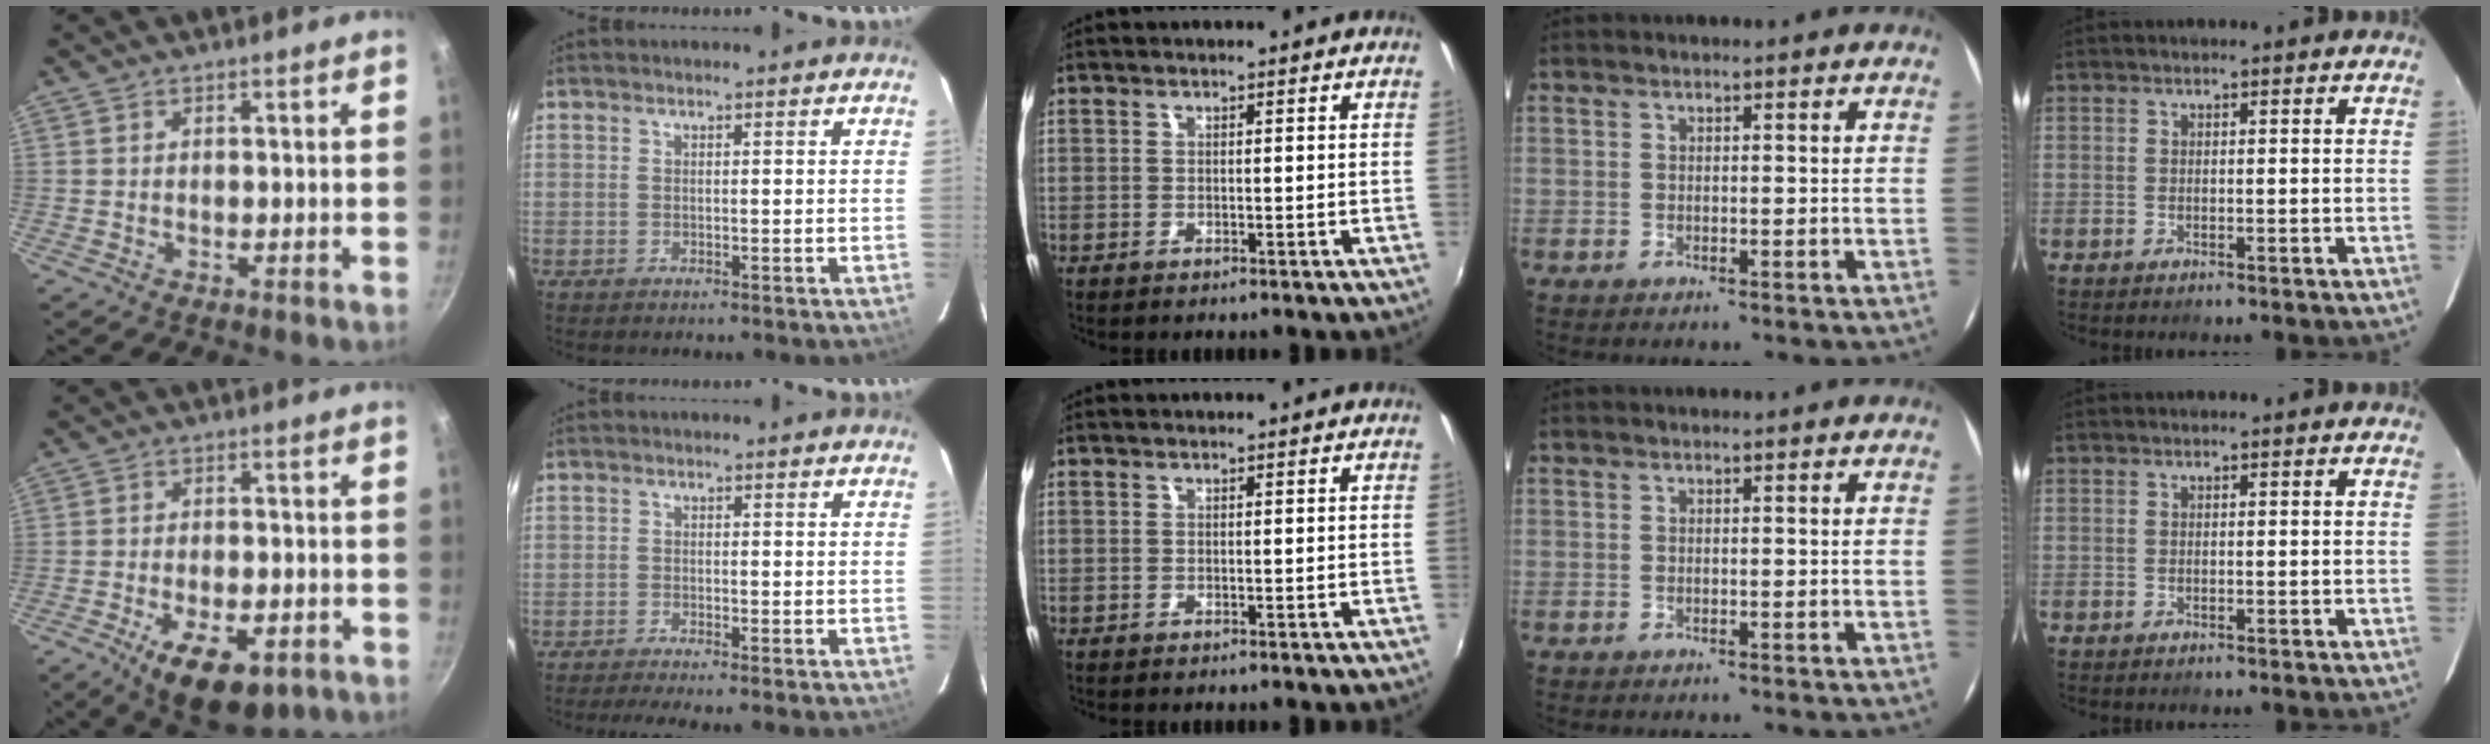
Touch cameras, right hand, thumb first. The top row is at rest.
{"thumb": {"total": 12.3, "force": [-5.8, 5.8, 9.1], "torque": [-0.126, 0.014, -0.079]}, "index": {"total": 4.0, "force": [-3.5, -0.6, 1.8], "torque": [-0.047, -0.008, -0.060]}}